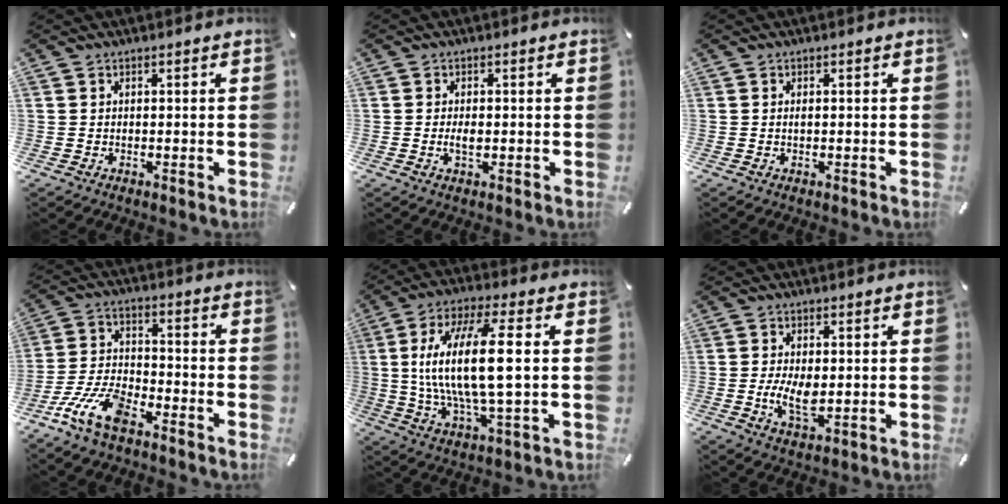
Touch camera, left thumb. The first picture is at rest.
{"total": 2.4, "force": [-0.2, 1.2, 2.1], "torque": [-0.048, -0.002, -0.007]}
{"total": 0.6, "force": [0.1, 0.2, 0.6], "torque": [-0.013, -0.001, 0.002]}
{"total": 12.0, "force": [-8.1, 4.9, 7.5], "torque": [-0.152, 0.036, -0.148]}
{"total": 17.7, "force": [1.5, 4.9, 17.0], "torque": [-0.356, -0.011, 0.011]}
{"total": 6.8, "force": [-0.4, 3.5, 5.8], "torque": [-0.121, -0.006, -0.011]}